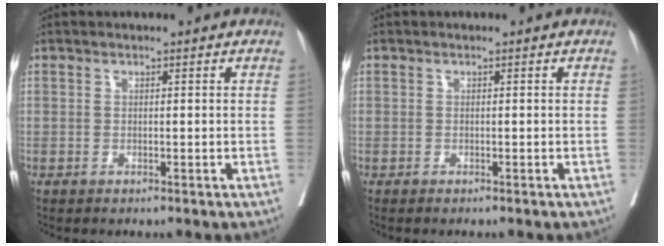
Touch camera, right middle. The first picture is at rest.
{"total": 1.3, "force": [-1.1, 0.0, 0.6], "torque": [-0.007, -0.001, -0.015]}